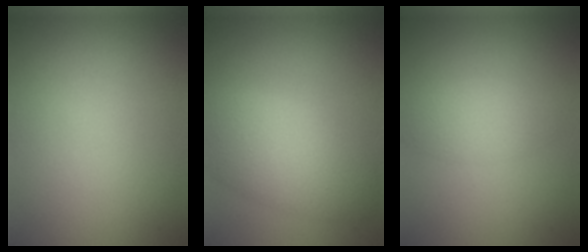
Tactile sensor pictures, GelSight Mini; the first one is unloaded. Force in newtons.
{"total": 5.8, "press": 5.7, "slide": 0.4}
{"total": 2.3, "press": 2.3, "slide": 0.1}